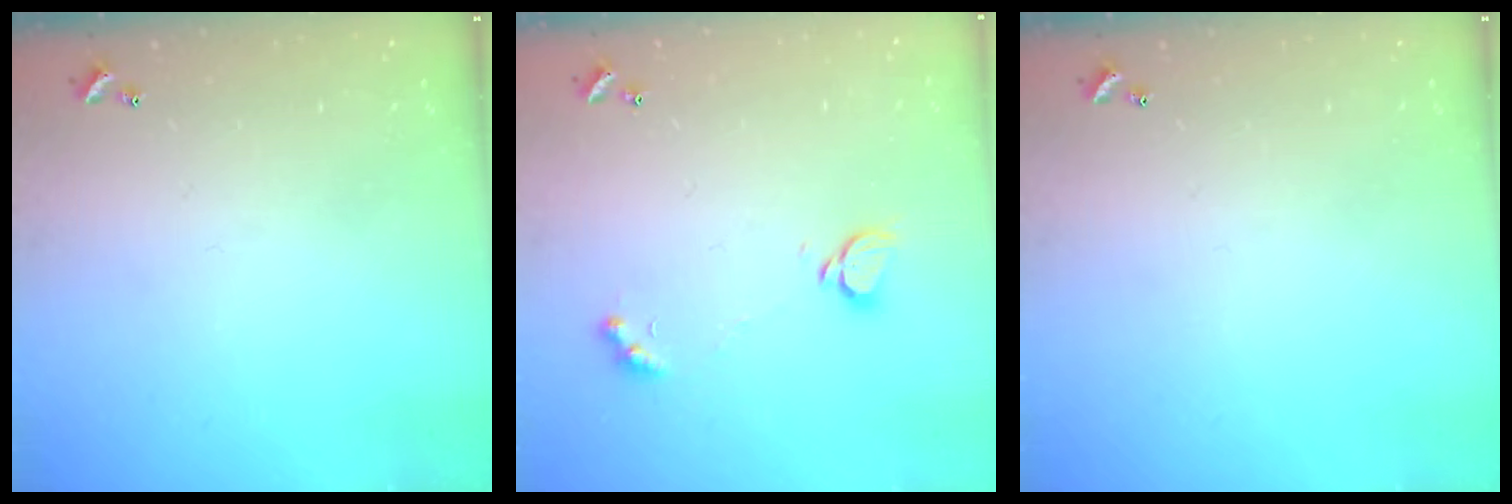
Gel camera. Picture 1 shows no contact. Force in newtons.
{"total": 2.1, "press": 2.1, "slide": 0.3}
{"total": 0.0}